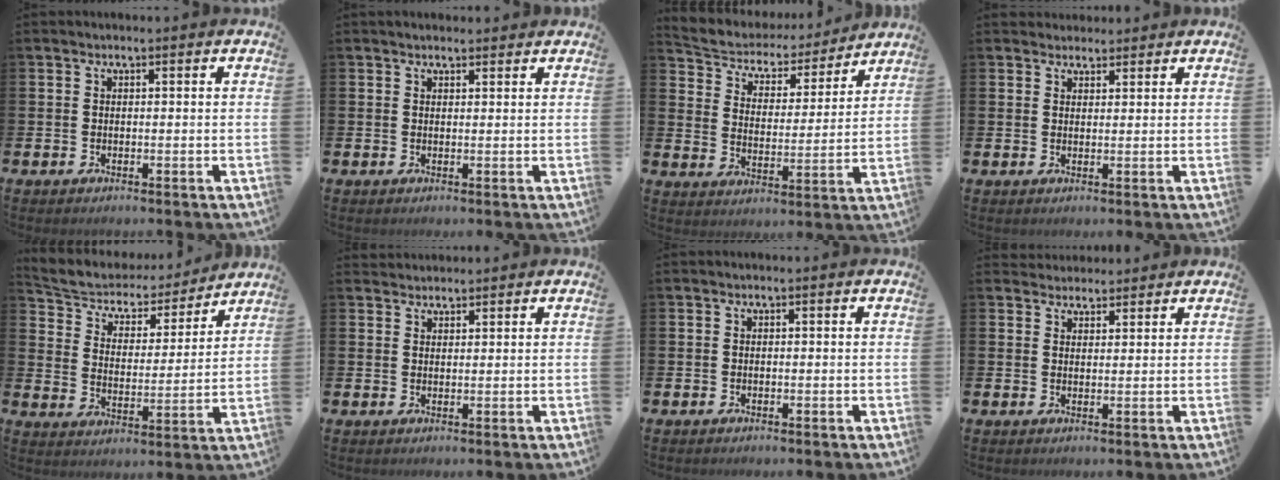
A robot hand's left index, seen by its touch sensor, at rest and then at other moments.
{"total": 1.1, "force": [1.1, 0.4, 0.2], "torque": [0.010, -0.001, 0.017]}
{"total": 4.7, "force": [4.2, 2.2, 0.5], "torque": [-0.038, -0.035, 0.065]}
{"total": 2.5, "force": [2.3, 0.8, -0.2], "torque": [0.013, -0.011, 0.041]}
{"total": 5.4, "force": [4.8, 2.3, 0.8], "torque": [-0.045, -0.039, 0.077]}
{"total": 2.0, "force": [2.0, 0.5, -0.2], "torque": [0.014, -0.009, 0.035]}
{"total": 0.0}
{"total": 2.7, "force": [2.6, 0.8, -0.2], "torque": [0.005, -0.010, 0.047]}